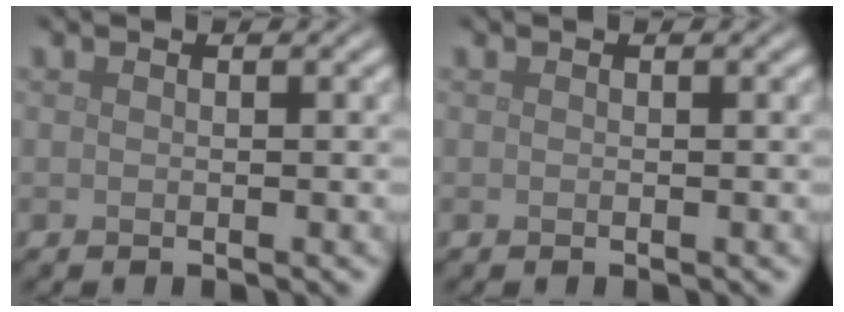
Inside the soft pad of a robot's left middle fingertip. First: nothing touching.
{"total": 0.0}